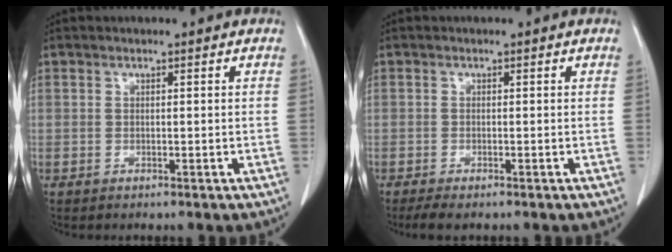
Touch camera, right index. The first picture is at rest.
{"total": 1.9, "force": [-1.4, 0.5, 1.2], "torque": [-0.026, -0.006, -0.024]}